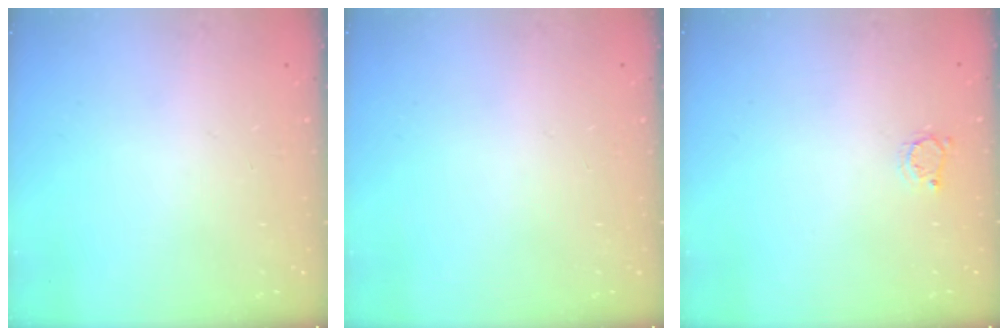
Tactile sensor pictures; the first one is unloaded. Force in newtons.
{"total": 0.0}
{"total": 2.8, "press": 2.7, "slide": 0.4}